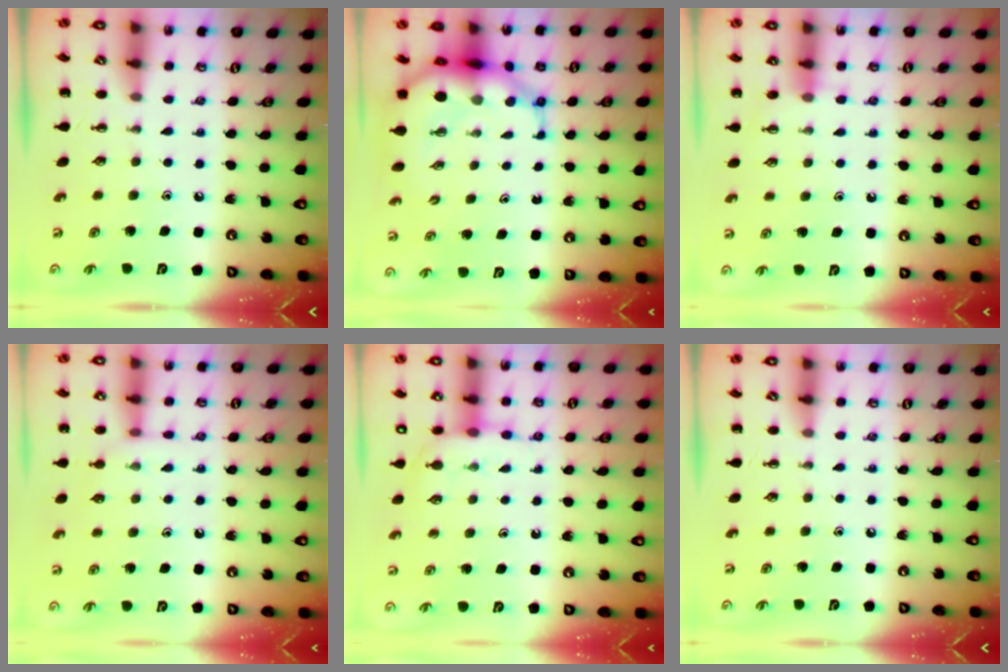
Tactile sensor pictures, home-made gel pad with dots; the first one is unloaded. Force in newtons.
{"total": 8.9, "press": 8.5, "slide": 2.7}
{"total": 4.3, "press": 4.1, "slide": 1.2}
{"total": 5.6, "press": 5.4, "slide": 1.5}
{"total": 8.0, "press": 7.9, "slide": 1.4}
{"total": 0.0}